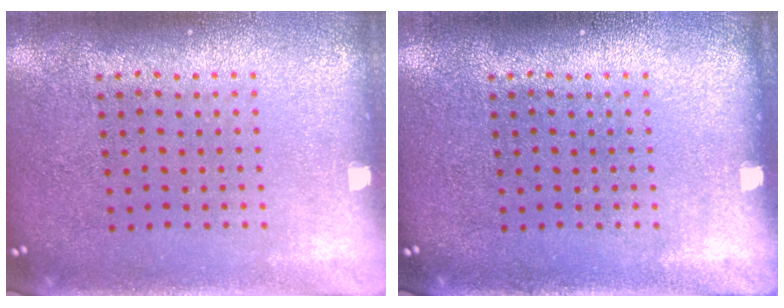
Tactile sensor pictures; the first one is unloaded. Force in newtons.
{"total": 0.0}